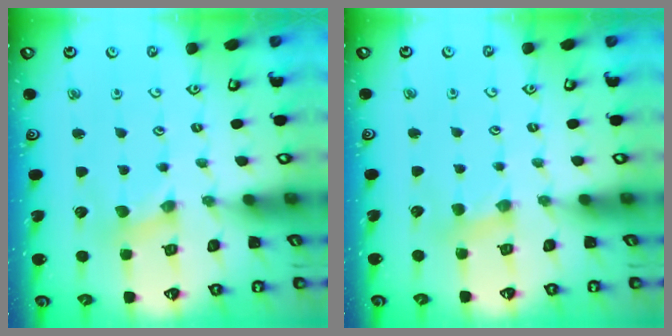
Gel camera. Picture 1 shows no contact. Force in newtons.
{"total": 2.6, "press": 2.6, "slide": 0.4}